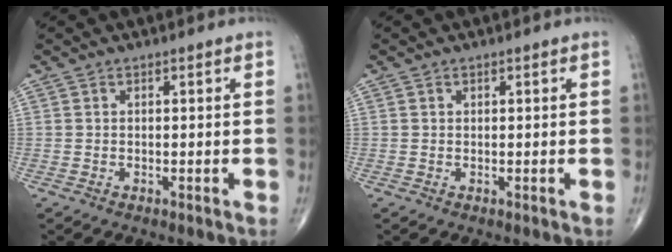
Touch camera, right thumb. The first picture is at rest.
{"total": 0.0}